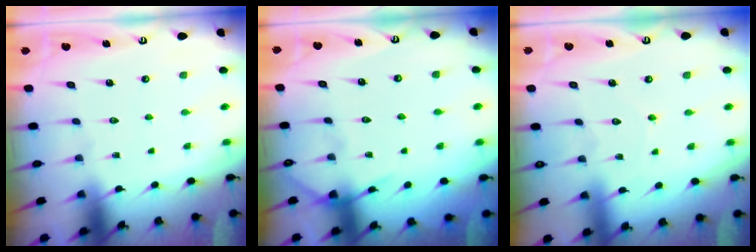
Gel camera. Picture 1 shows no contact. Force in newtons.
{"total": 5.8, "press": 5.8, "slide": 0.7}
{"total": 5.0, "press": 5.0, "slide": 0.4}